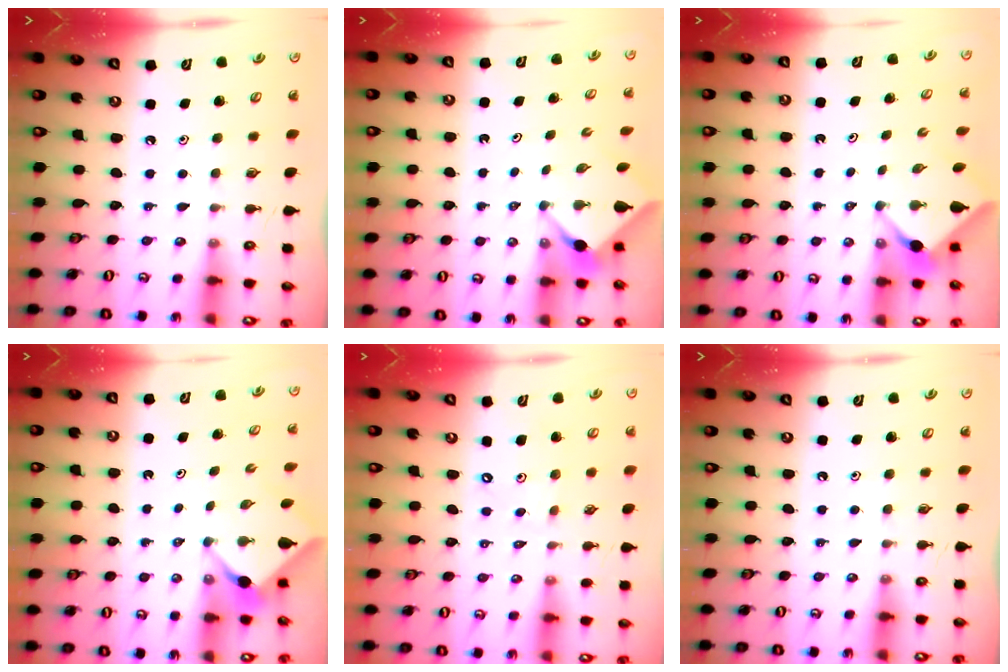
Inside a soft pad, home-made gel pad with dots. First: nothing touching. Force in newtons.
{"total": 2.4, "press": 2.4, "slide": 0.2}
{"total": 2.4, "press": 2.4, "slide": 0.3}
{"total": 2.5, "press": 2.5, "slide": 0.2}
{"total": 5.0, "press": 5.0, "slide": 0.5}
{"total": 0.0}